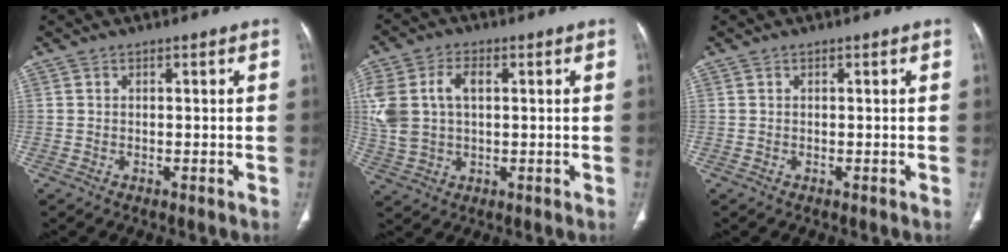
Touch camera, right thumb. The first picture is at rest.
{"total": 10.2, "force": [1.9, 6.5, 7.6], "torque": [-0.172, 0.018, 0.043]}
{"total": 0.0}